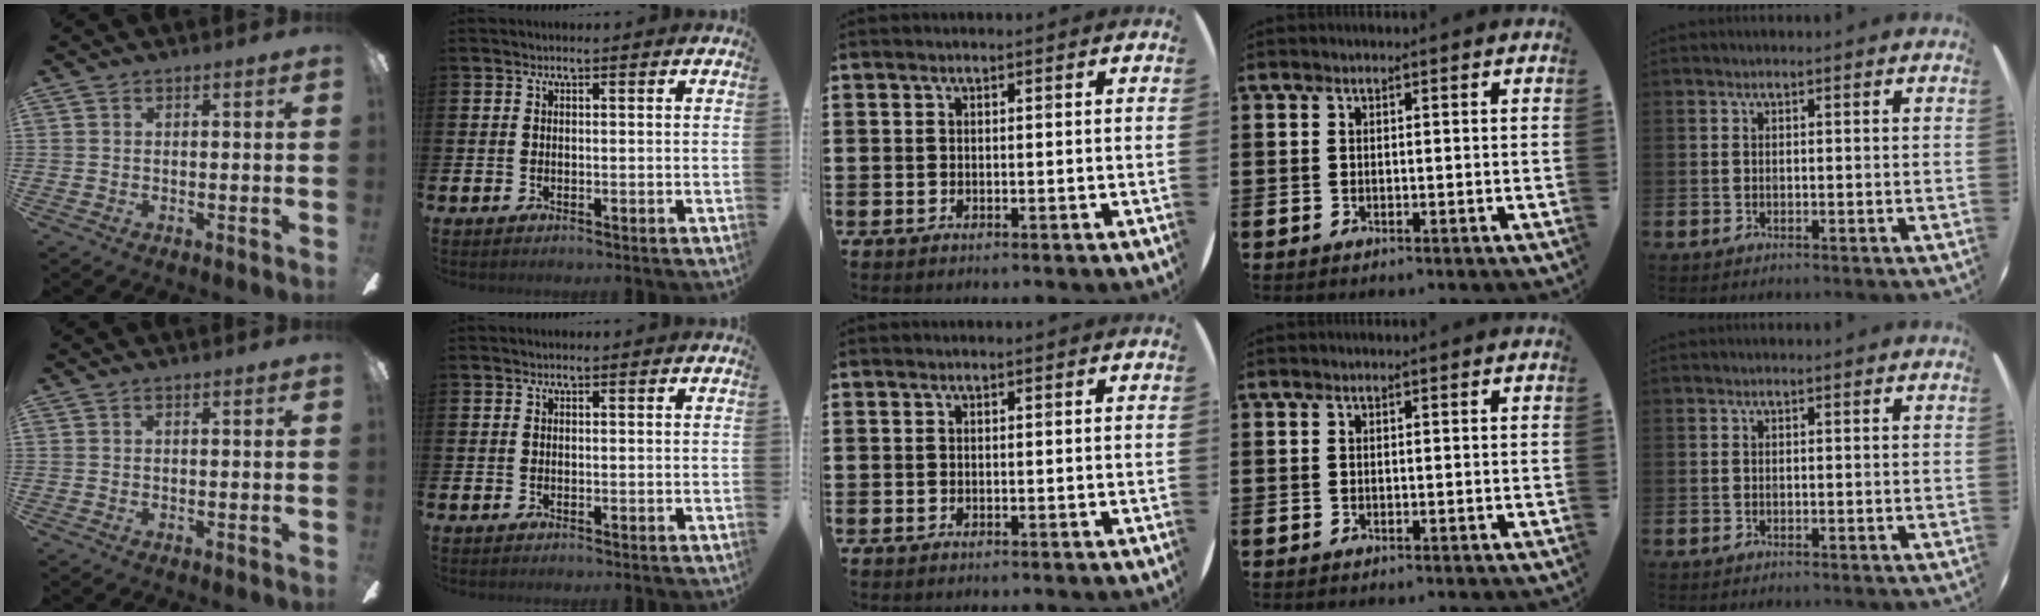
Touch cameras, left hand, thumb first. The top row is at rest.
{}